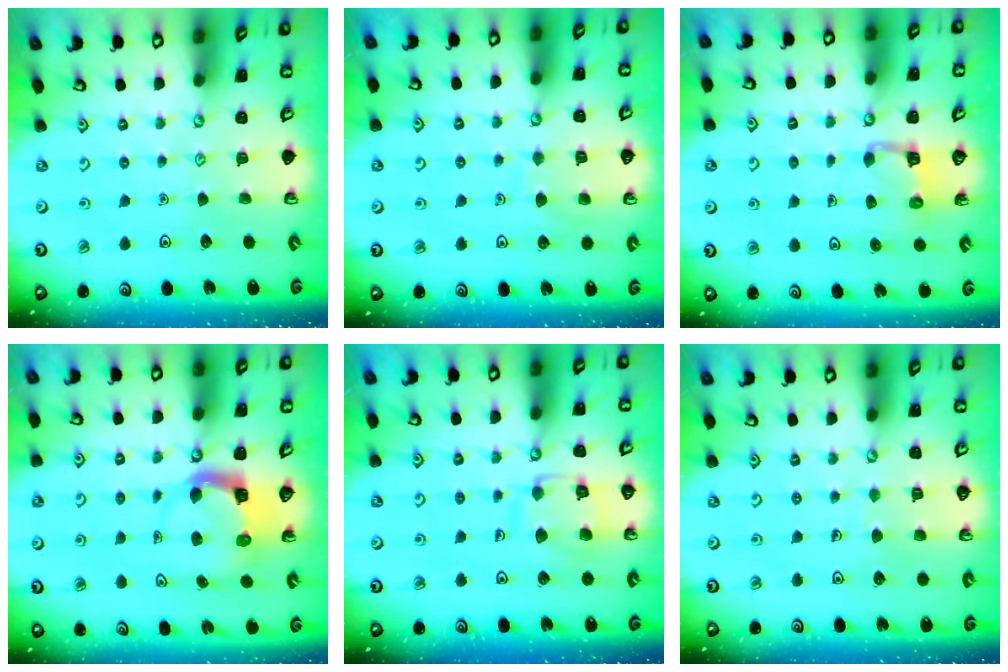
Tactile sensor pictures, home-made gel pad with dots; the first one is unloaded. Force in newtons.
{"total": 5.8, "press": 5.8, "slide": 0.6}
{"total": 3.8, "press": 3.8, "slide": 0.3}
{"total": 4.0, "press": 4.0, "slide": 0.3}
{"total": 10.9, "press": 10.9, "slide": 0.8}
{"total": 4.4, "press": 4.4, "slide": 0.4}